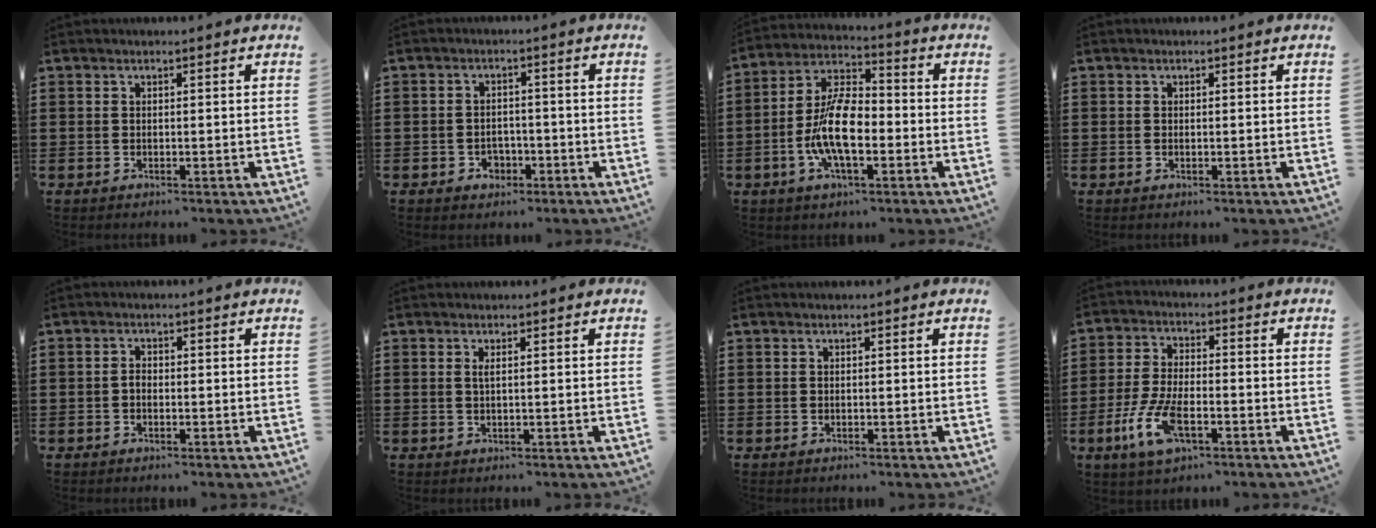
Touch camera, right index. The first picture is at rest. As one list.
[{"total": 2.3, "force": [-1.5, 1.6, 0.6], "torque": [-0.018, -0.001, -0.032]}, {"total": 10.4, "force": [-2.7, 4.6, 8.9], "torque": [-0.205, -0.006, -0.058]}, {"total": 0.0}, {"total": 1.2, "force": [-0.5, 0.7, 0.9], "torque": [-0.019, 0.000, -0.009]}, {"total": 0.9, "force": [0.2, 0.0, 0.9], "torque": [-0.017, 0.000, 0.002]}, {"total": 0.0}, {"total": 8.5, "force": [-3.7, 3.2, 6.9], "torque": [-0.166, -0.017, -0.069]}]